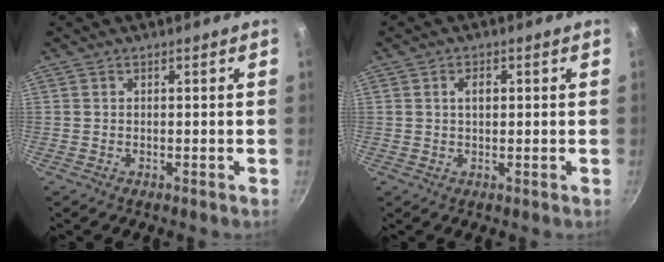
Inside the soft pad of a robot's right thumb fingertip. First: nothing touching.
{"total": 2.3, "force": [0.5, 1.4, 1.7], "torque": [-0.019, 0.005, 0.008]}